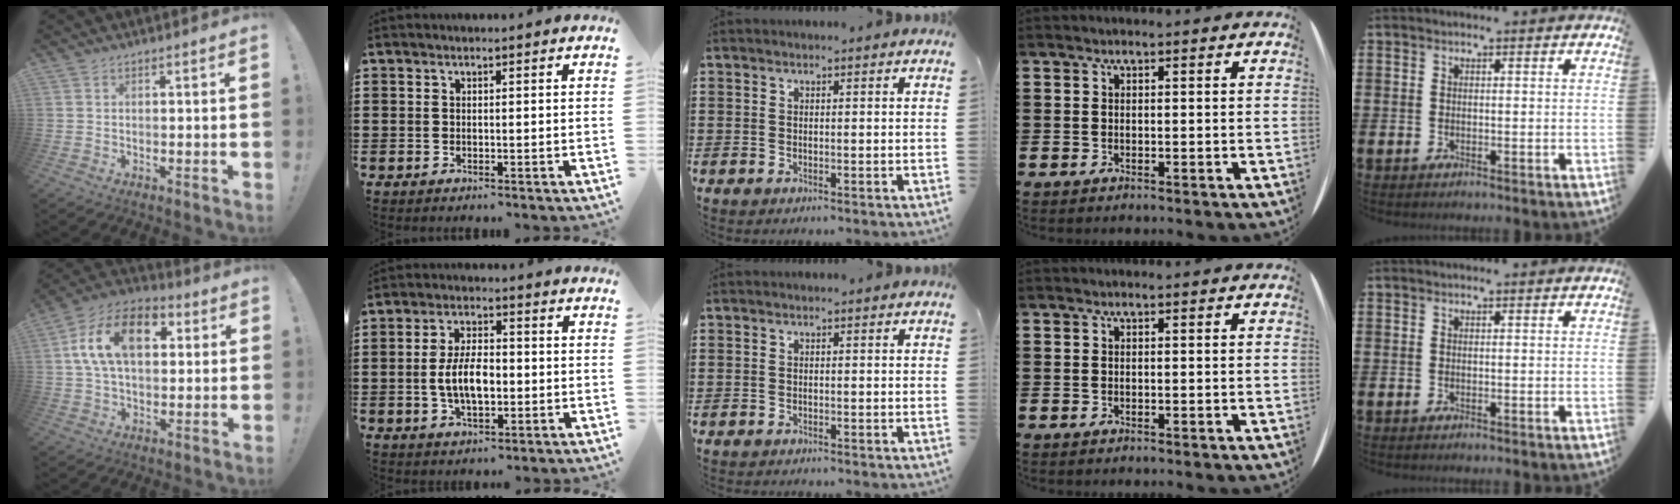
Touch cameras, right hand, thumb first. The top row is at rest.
{"thumb": {"total": 16.7, "force": [4.8, 10.0, 12.4], "torque": [-0.228, 0.007, 0.083]}, "index": {"total": 6.8, "force": [-0.9, 3.3, 5.9], "torque": [-0.120, -0.003, -0.022]}, "middle": {"total": 0.5, "force": [-0.5, -0.1, 0.0], "torque": [-0.002, -0.001, -0.011]}}